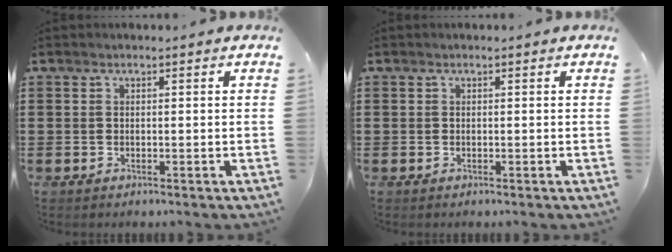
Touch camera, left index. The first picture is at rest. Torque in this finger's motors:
{"motor_torque": [0.04, 0.05, 0.00, 0.00]}